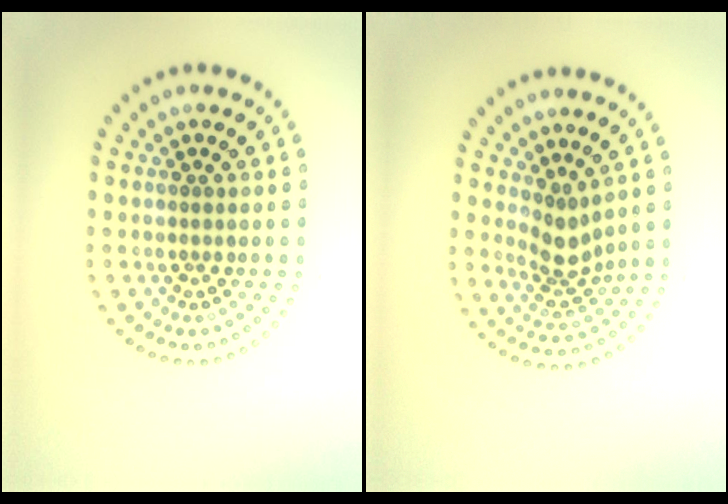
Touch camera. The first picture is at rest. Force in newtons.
{"total": 2.9, "press": 2.1, "slide": 2.0}